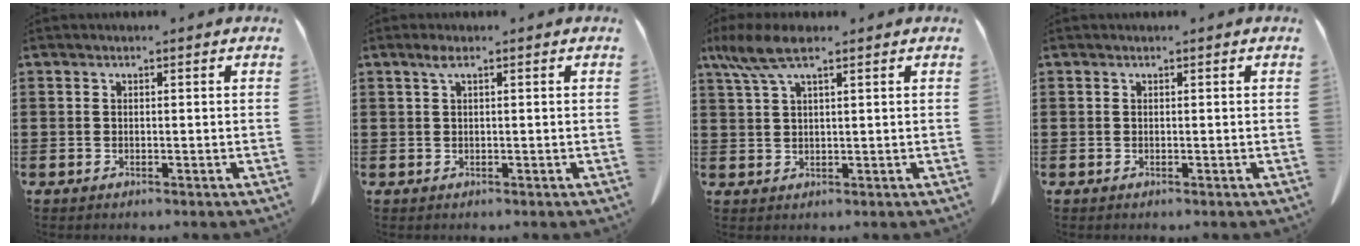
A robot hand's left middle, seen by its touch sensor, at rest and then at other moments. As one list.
[{"total": 1.4, "force": [0.5, 0.2, 1.3], "torque": [-0.027, 0.003, 0.008]}, {"total": 5.8, "force": [3.6, 1.4, 4.4], "torque": [-0.099, -0.002, 0.062]}, {"total": 0.0}]